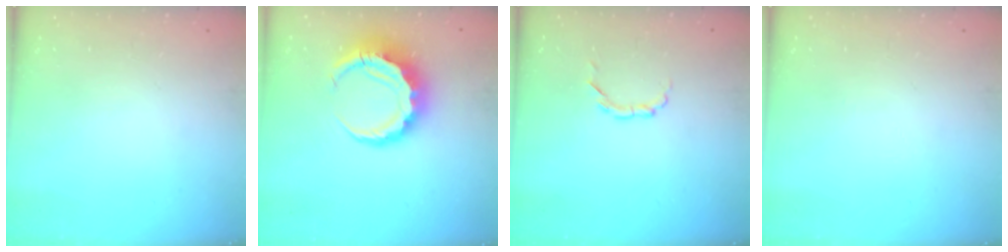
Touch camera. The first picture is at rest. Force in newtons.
{"total": 9.1, "press": 9.0, "slide": 1.7}
{"total": 2.6, "press": 2.4, "slide": 0.9}
{"total": 0.0}